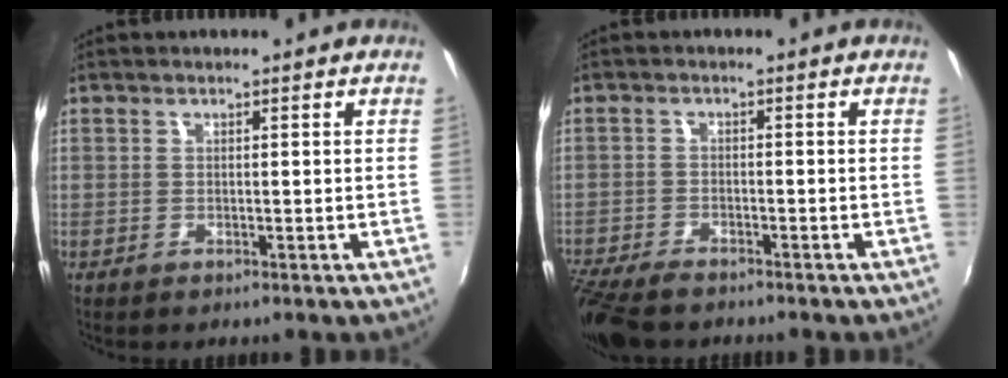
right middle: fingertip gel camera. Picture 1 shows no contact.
{"total": 9.7, "force": [-8.2, 2.9, 4.4], "torque": [-0.119, -0.035, -0.149]}